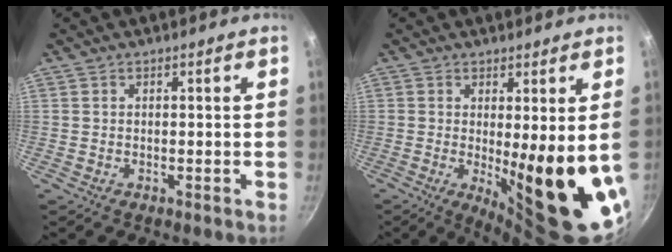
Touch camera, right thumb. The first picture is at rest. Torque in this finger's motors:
{"motor_torque": [2.44, 2.57, 2.38, -0.12, 0.44]}